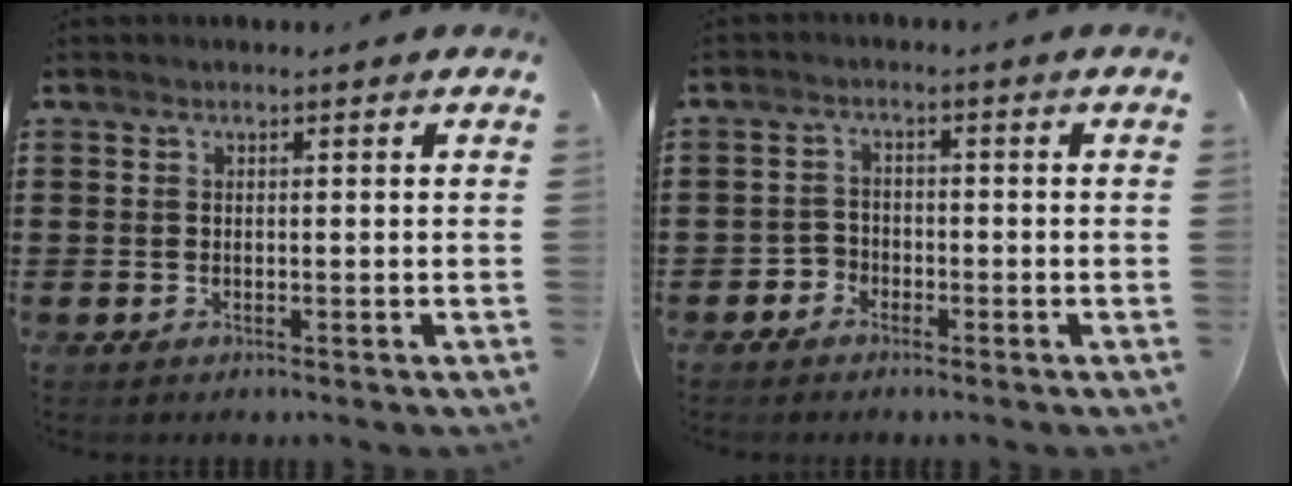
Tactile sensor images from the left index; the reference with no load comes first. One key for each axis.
{"total": 2.3, "fx": -1.9, "fy": 1.3, "fz": -0.1, "tx": -0.007, "ty": 0.002, "tz": -0.043}